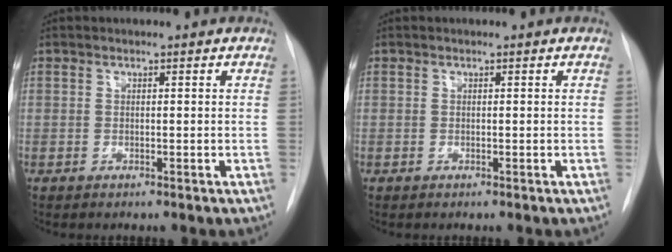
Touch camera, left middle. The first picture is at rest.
{"total": 0.0}